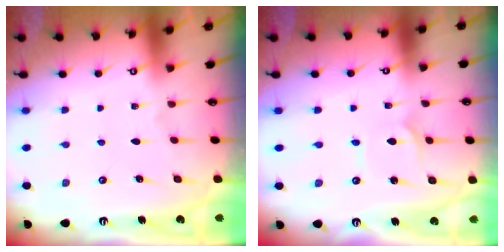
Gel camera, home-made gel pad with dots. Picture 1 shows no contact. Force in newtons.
{"total": 1.7, "press": 1.6, "slide": 0.1}